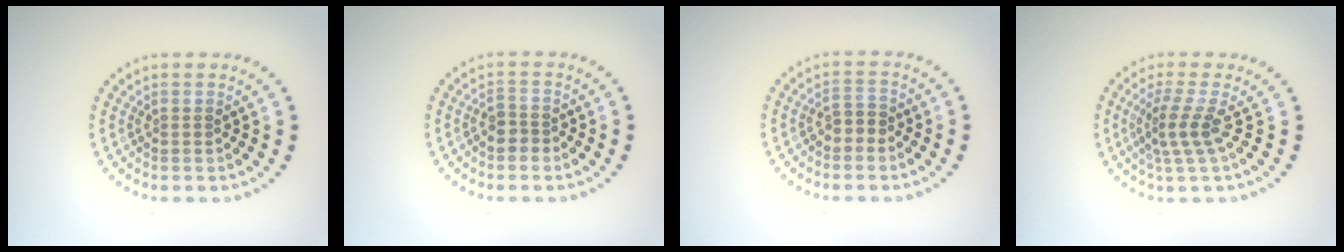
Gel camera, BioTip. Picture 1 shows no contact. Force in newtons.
{"total": 1.7, "press": 1.5, "slide": 0.8}
{"total": 1.6, "press": 1.5, "slide": 0.6}
{"total": 2.7, "press": 1.9, "slide": 1.9}